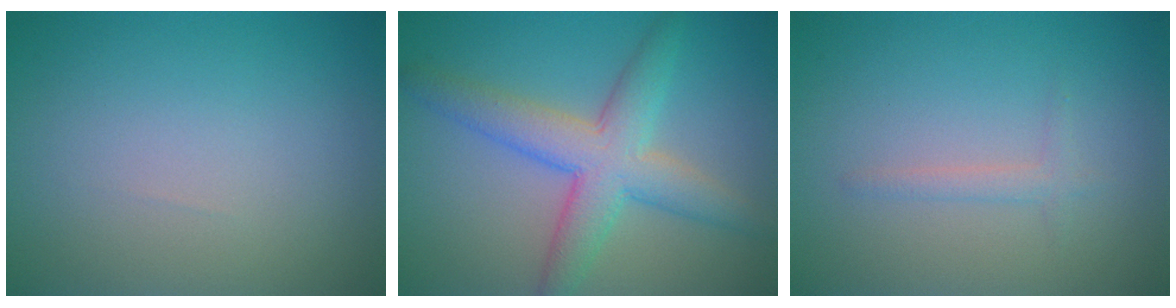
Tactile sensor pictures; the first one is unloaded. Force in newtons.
{"total": 5.8, "press": 5.8, "slide": 0.1}
{"total": 1.2, "press": 1.2, "slide": 0.0}